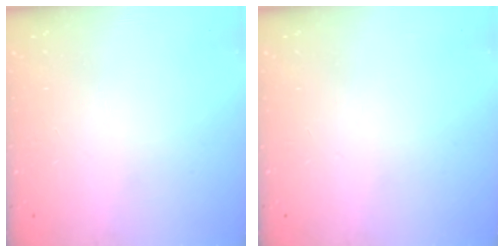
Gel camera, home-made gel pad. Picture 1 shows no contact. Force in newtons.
{"total": 0.0}